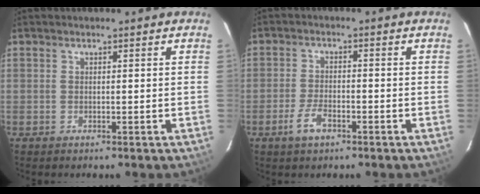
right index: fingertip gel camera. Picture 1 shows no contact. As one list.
[{"total": 4.5, "force": [-2.7, 2.1, 3.0], "torque": [-0.070, -0.003, -0.049]}]